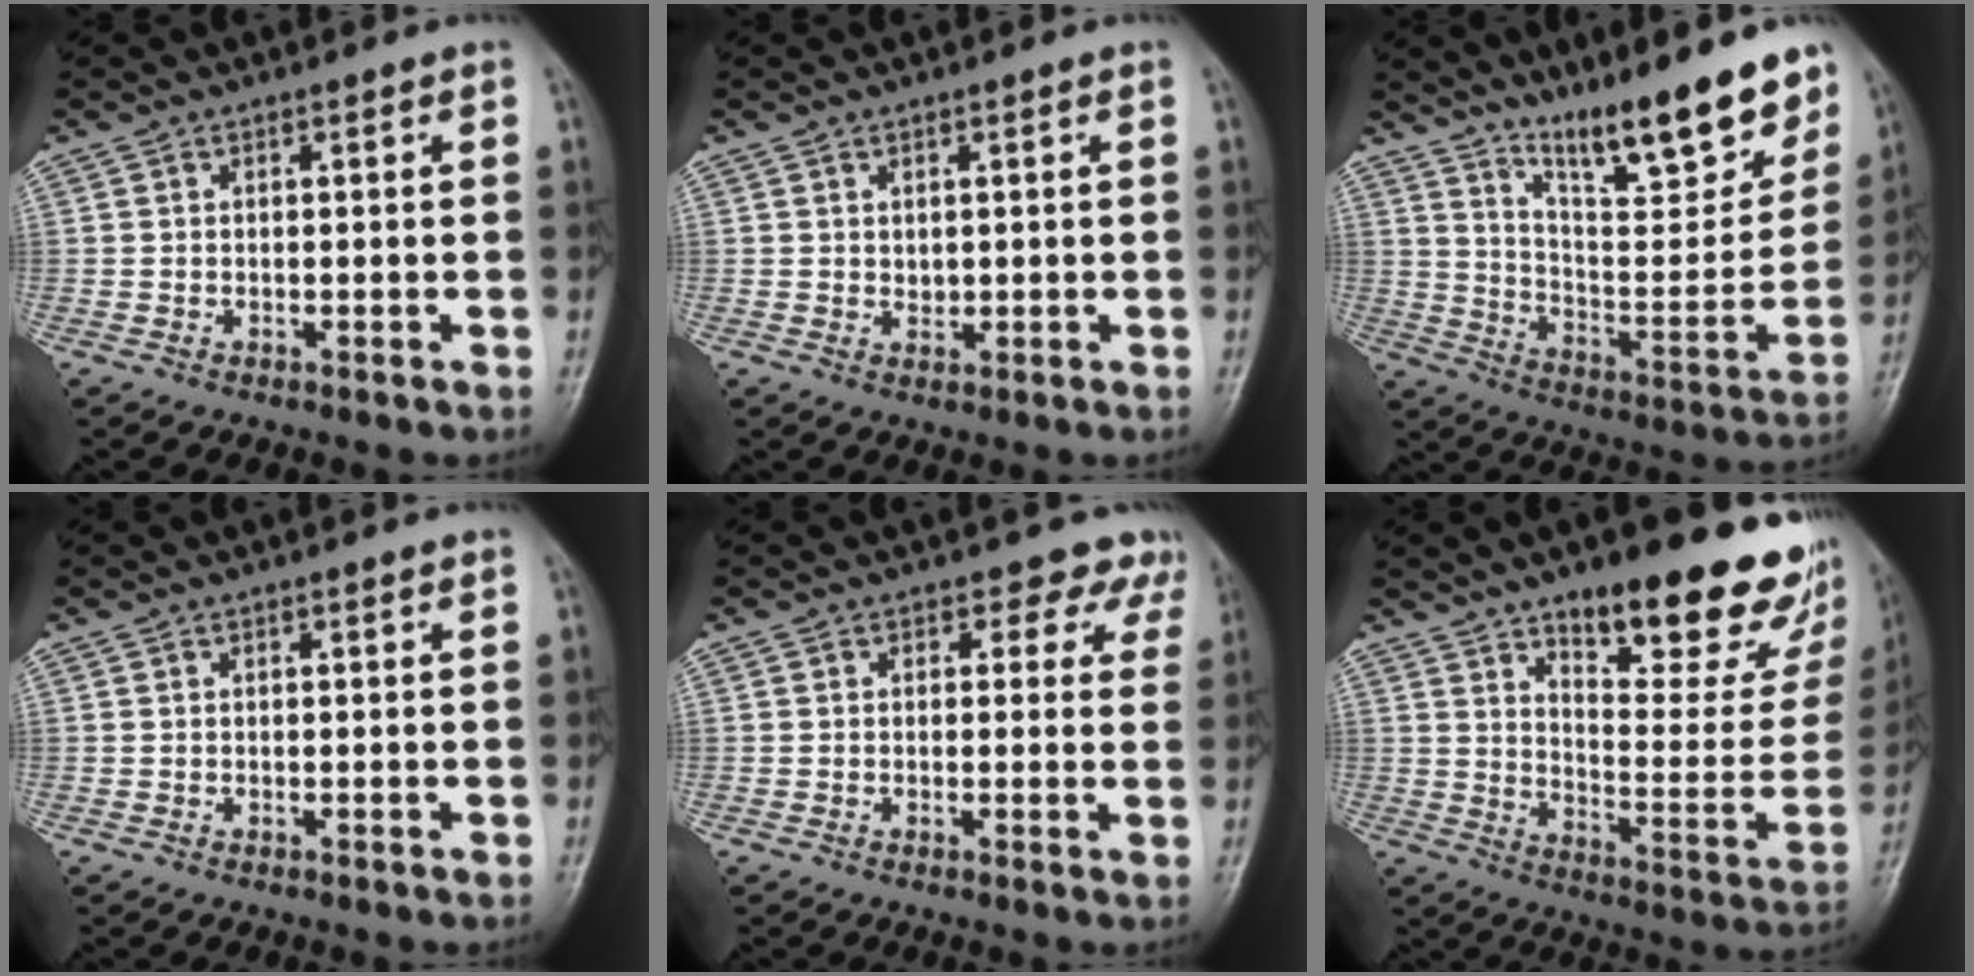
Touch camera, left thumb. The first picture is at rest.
{"total": 1.4, "force": [0.5, 1.0, 0.7], "torque": [-0.005, -0.005, 0.011]}
{"total": 19.5, "force": [14.5, 4.2, 12.3], "torque": [-0.146, -0.089, 0.245]}
{"total": 0.0}
{"total": 4.7, "force": [3.7, 2.9, 0.3], "torque": [0.033, -0.017, 0.018]}
{"total": 26.7, "force": [16.6, 9.4, 18.7], "torque": [-0.204, -0.083, 0.239]}